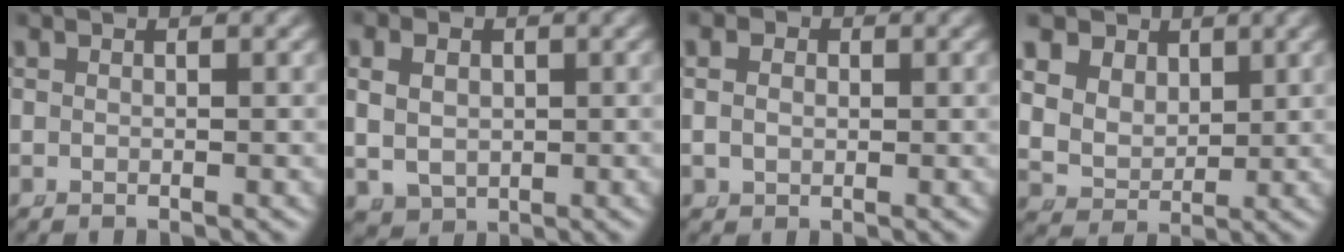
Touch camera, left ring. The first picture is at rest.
{"total": 4.5, "force": [0.3, 3.9, 2.3], "torque": [-0.046, -0.016, 0.018]}
{"total": 2.1, "force": [0.3, 1.8, 1.0], "torque": [-0.025, -0.010, 0.012]}
{"total": 10.2, "force": [2.7, 8.7, 4.6], "torque": [-0.123, -0.021, 0.040]}